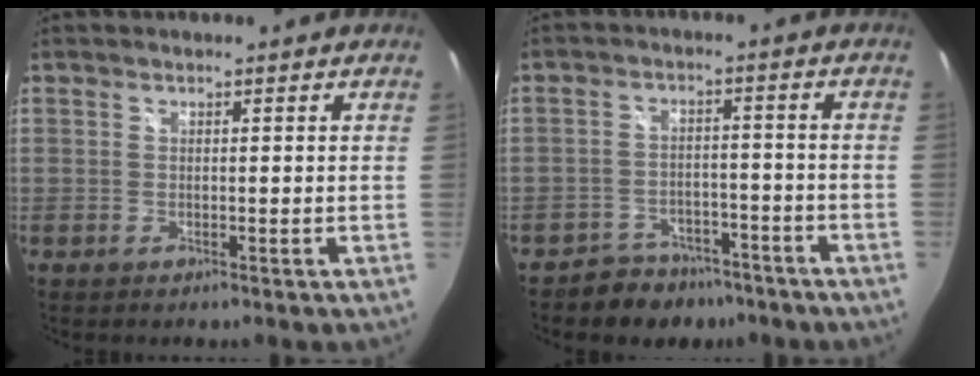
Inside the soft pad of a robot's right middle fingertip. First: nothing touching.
{"total": 8.3, "force": [-6.5, 5.0, 1.3], "torque": [-0.038, 0.018, -0.090]}